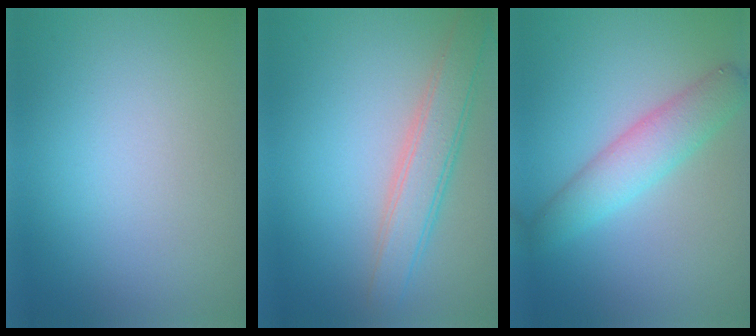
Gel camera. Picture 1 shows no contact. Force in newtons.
{"total": 4.0, "press": 4.0, "slide": 0.1}
{"total": 3.8, "press": 3.8, "slide": 0.1}